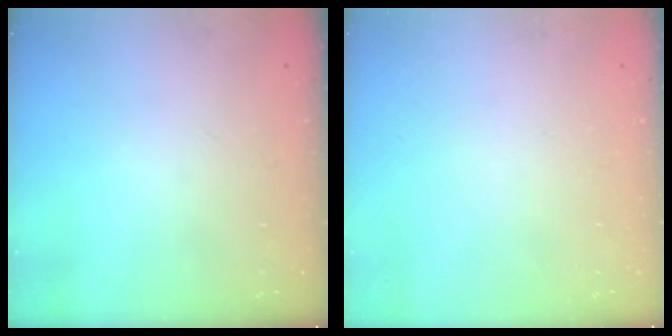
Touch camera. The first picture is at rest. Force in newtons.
{"total": 0.0}